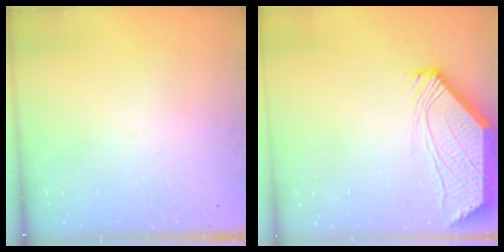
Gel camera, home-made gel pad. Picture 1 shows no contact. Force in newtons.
{"total": 2.5, "press": 2.4, "slide": 0.6}